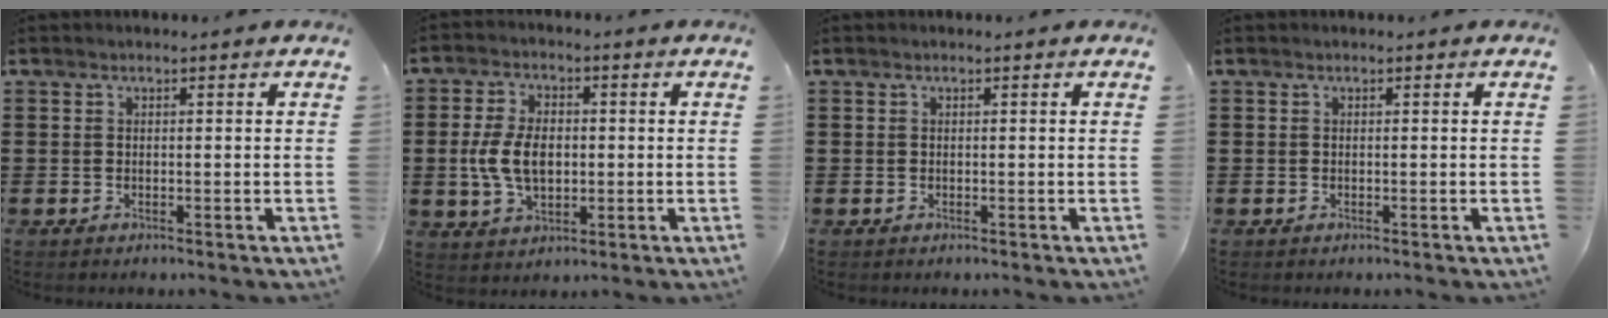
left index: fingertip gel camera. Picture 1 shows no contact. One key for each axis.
{"total": 7.3, "fx": -0.3, "fy": 4.4, "fz": 5.8, "tx": -0.138, "ty": 0.004, "tz": -0.012}
{"total": 0.0}
{"total": 0.0}